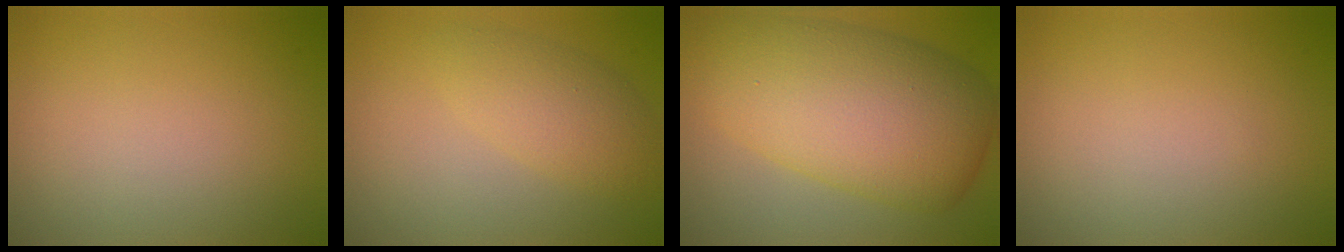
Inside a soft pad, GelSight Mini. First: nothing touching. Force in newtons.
{"total": 3.4, "press": 3.4, "slide": 0.0}
{"total": 11.7, "press": 11.7, "slide": 0.3}
{"total": 0.0}